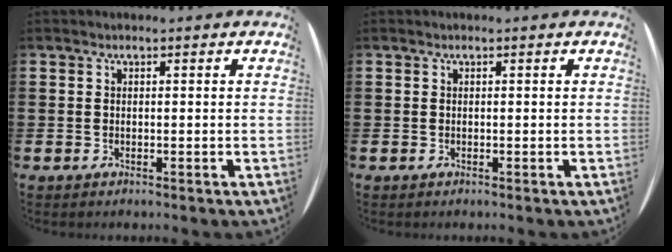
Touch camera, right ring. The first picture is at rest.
{"total": 0.0}